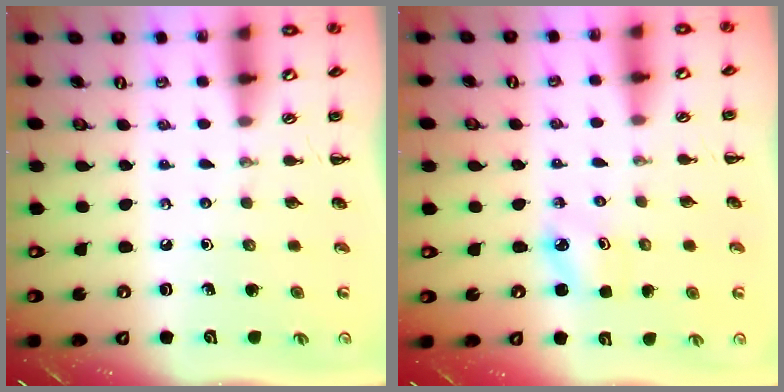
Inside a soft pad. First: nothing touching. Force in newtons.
{"total": 2.3, "press": 2.3, "slide": 0.4}